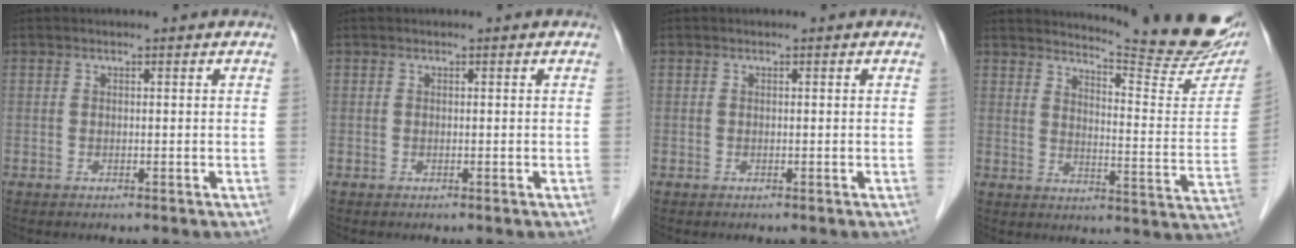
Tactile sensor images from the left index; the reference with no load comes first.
{"total": 0.0}
{"total": 0.0}
{"total": 19.3, "force": [17.6, 0.7, 7.7], "torque": [-0.107, -0.098, 0.210]}